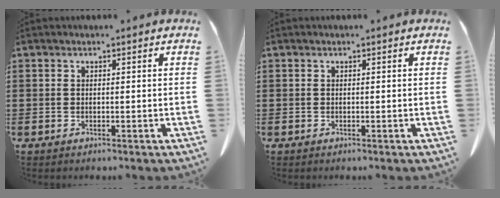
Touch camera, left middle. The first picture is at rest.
{"total": 0.0}